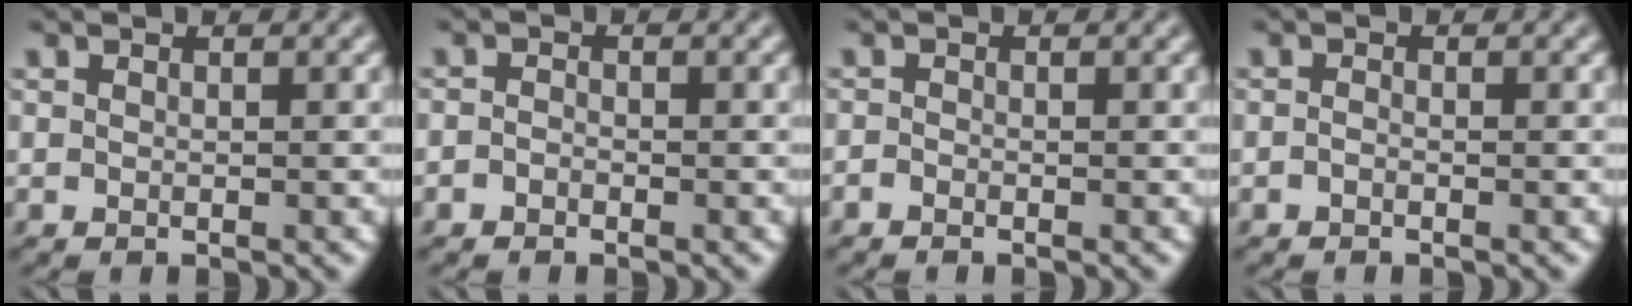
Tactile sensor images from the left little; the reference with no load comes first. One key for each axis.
{"total": 0.9, "fx": -0.5, "fy": 0.7, "fz": 0.3, "tx": -0.001, "ty": -0.002, "tz": -0.019}
{"total": 0.7, "fx": -0.6, "fy": 0.3, "fz": 0.3, "tx": -0.007, "ty": 0.000, "tz": -0.010}
{"total": 0.6, "fx": -0.5, "fy": 0.2, "fz": 0.3, "tx": -0.010, "ty": 0.001, "tz": -0.010}